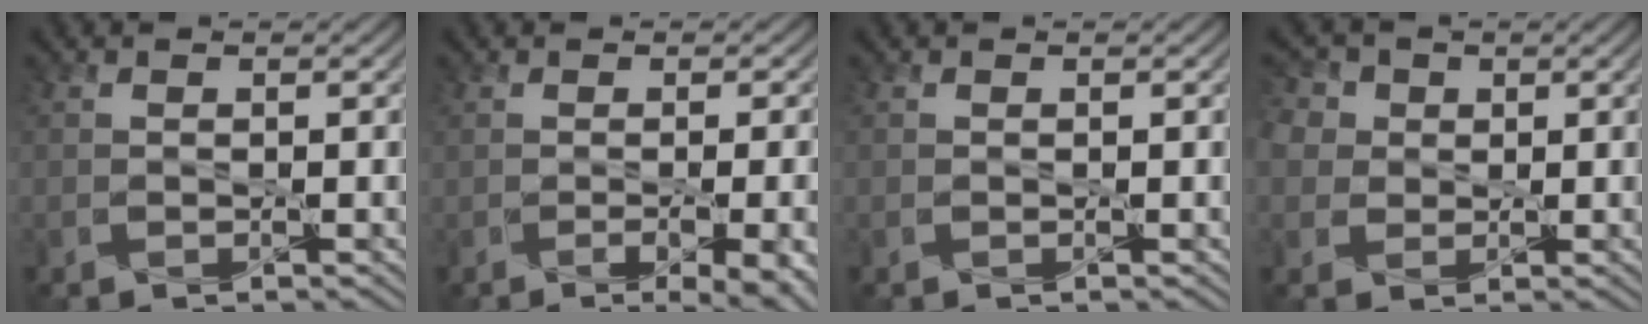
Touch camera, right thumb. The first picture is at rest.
{"total": 8.1, "force": [-3.4, 3.0, 6.7], "torque": [-0.077, -0.011, -0.019]}
{"total": 0.0}
{"total": 6.3, "force": [2.2, 5.2, 2.9], "torque": [-0.098, 0.020, 0.030]}